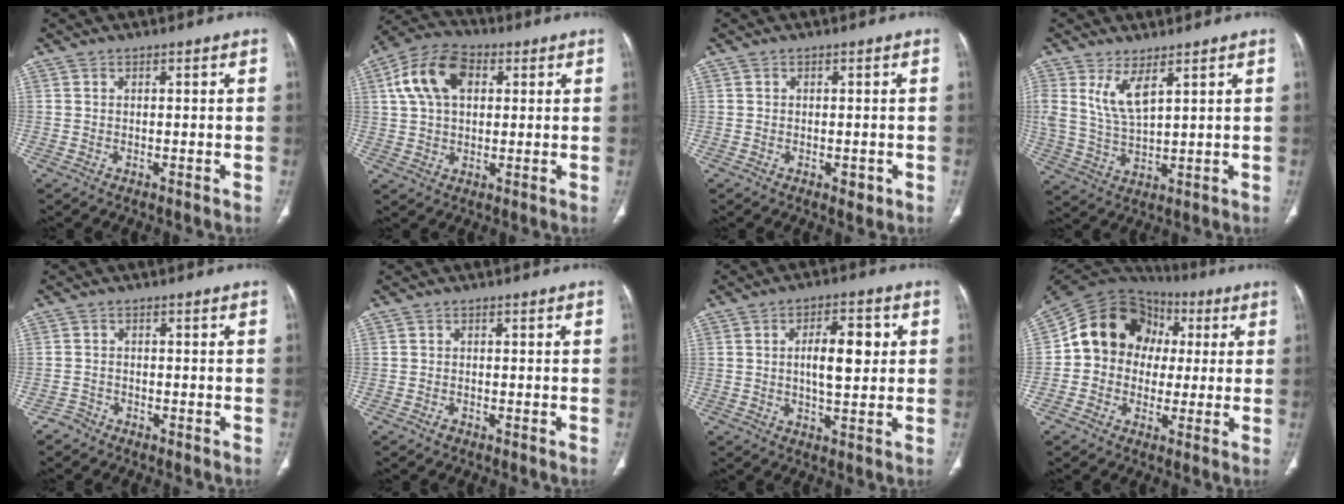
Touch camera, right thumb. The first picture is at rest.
{"total": 12.1, "force": [3.5, 7.8, 8.6], "torque": [-0.156, 0.019, 0.058]}
{"total": 1.7, "force": [-0.6, 1.1, 1.1], "torque": [-0.006, 0.000, -0.005]}
{"total": 7.0, "force": [3.7, 2.4, 5.4], "torque": [-0.109, -0.024, 0.085]}
{"total": 1.7, "force": [-1.4, 0.9, -0.4], "torque": [0.006, 0.004, -0.030]}
{"total": 0.9, "force": [-0.6, 0.6, 0.3], "torque": [-0.004, 0.001, -0.013]}
{"total": 8.8, "force": [1.4, 3.7, 7.9], "torque": [-0.111, 0.003, 0.022]}
{"total": 15.9, "force": [1.8, 13.7, 7.9], "torque": [-0.103, 0.039, 0.025]}